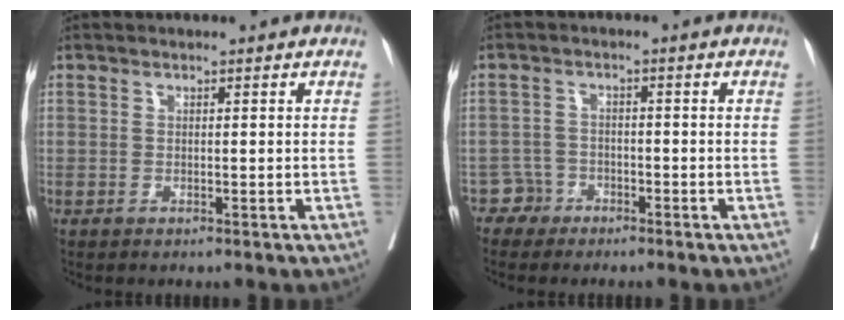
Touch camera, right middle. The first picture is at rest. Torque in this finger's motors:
{"motor_torque": [-0.09, -0.65, 0.01, -0.04]}